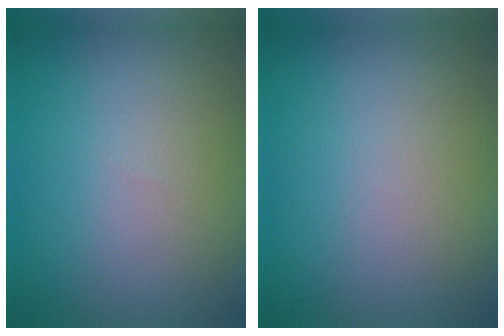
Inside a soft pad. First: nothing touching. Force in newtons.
{"total": 0.0}